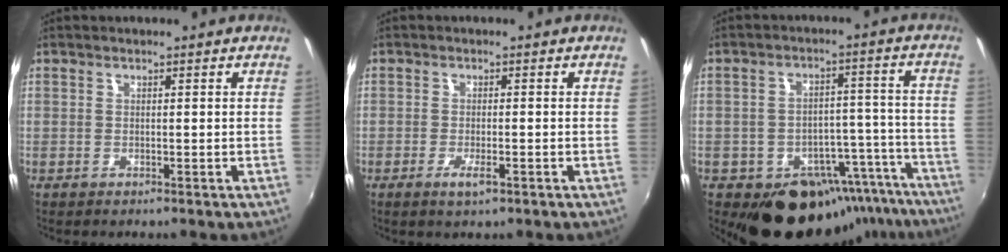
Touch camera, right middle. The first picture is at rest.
{"total": 2.9, "force": [-1.5, 0.7, 2.3], "torque": [-0.049, -0.008, -0.027]}
{"total": 17.6, "force": [-13.5, 10.1, 4.9], "torque": [-0.072, 0.056, -0.156]}